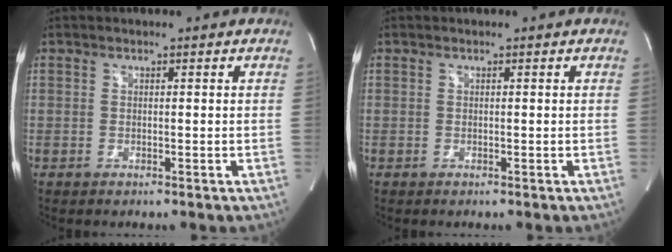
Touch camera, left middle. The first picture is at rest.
{"total": 0.0}